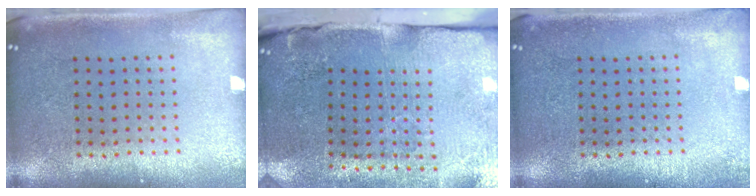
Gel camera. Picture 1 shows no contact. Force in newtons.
{"total": 4.9, "press": 3.9, "slide": 2.9}
{"total": 0.9, "press": 0.9, "slide": 0.1}